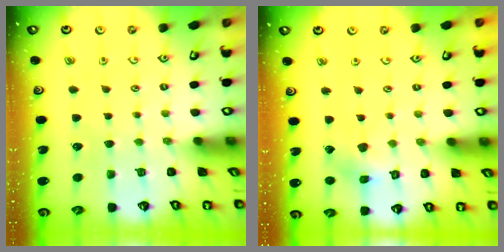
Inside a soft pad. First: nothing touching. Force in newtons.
{"total": 6.1, "press": 6.1, "slide": 0.5}